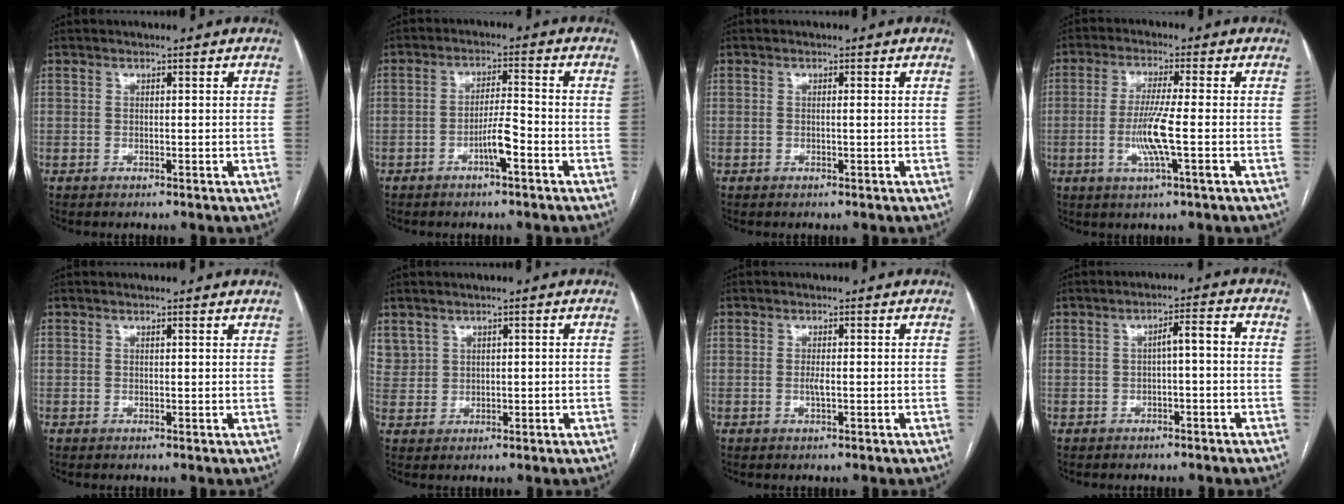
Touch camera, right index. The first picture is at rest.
{"total": 4.5, "force": [-2.2, 0.3, 3.9], "torque": [-0.071, 0.003, -0.041]}
{"total": 0.6, "force": [0.0, 0.0, 0.6], "torque": [-0.011, 0.000, -0.002]}
{"total": 7.4, "force": [-1.6, -0.3, 7.2], "torque": [-0.145, -0.009, -0.031]}
{"total": 1.4, "force": [1.3, 0.3, 0.4], "torque": [-0.013, 0.001, 0.010]}
{"total": 3.0, "force": [1.8, 2.4, 0.5], "torque": [-0.008, 0.010, 0.044]}
{"total": 1.3, "force": [-0.2, 0.1, 1.2], "torque": [-0.027, -0.002, -0.003]}
{"total": 3.4, "force": [-0.3, 0.7, 3.3], "torque": [-0.052, 0.018, -0.003]}